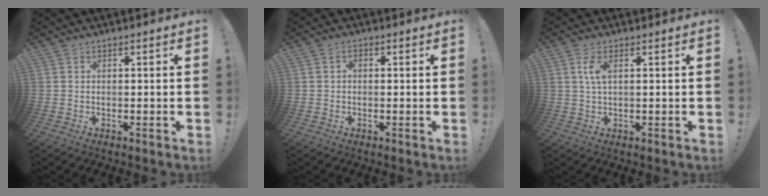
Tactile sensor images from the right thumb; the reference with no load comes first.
{"total": 1.4, "force": [-0.4, 1.0, 1.0], "torque": [-0.020, 0.007, -0.006]}
{"total": 4.2, "force": [1.3, 1.4, 3.7], "torque": [-0.075, -0.002, 0.018]}